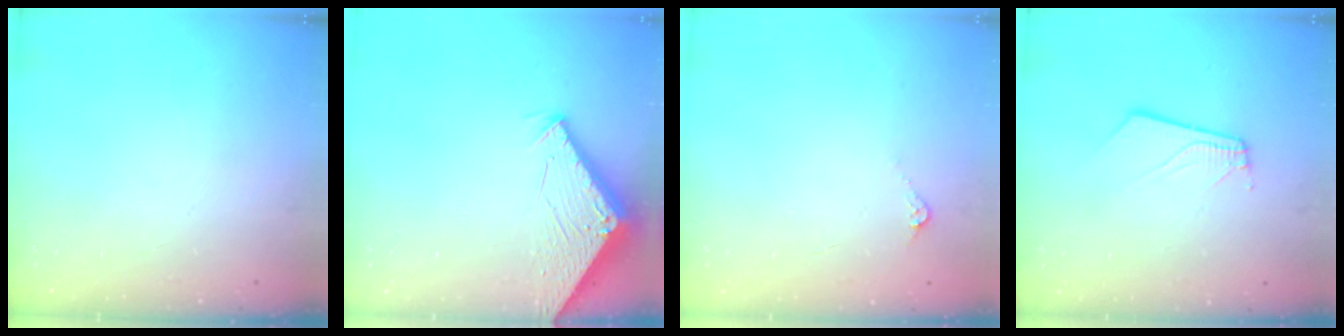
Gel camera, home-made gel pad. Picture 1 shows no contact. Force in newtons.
{"total": 2.8, "press": 2.8, "slide": 0.2}
{"total": 4.8, "press": 4.8, "slide": 0.6}
{"total": 4.5, "press": 4.5, "slide": 0.5}